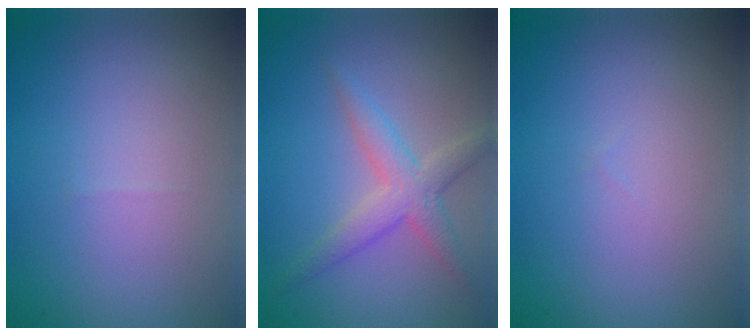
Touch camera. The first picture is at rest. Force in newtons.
{"total": 3.3, "press": 3.3, "slide": 0.1}
{"total": 0.0}